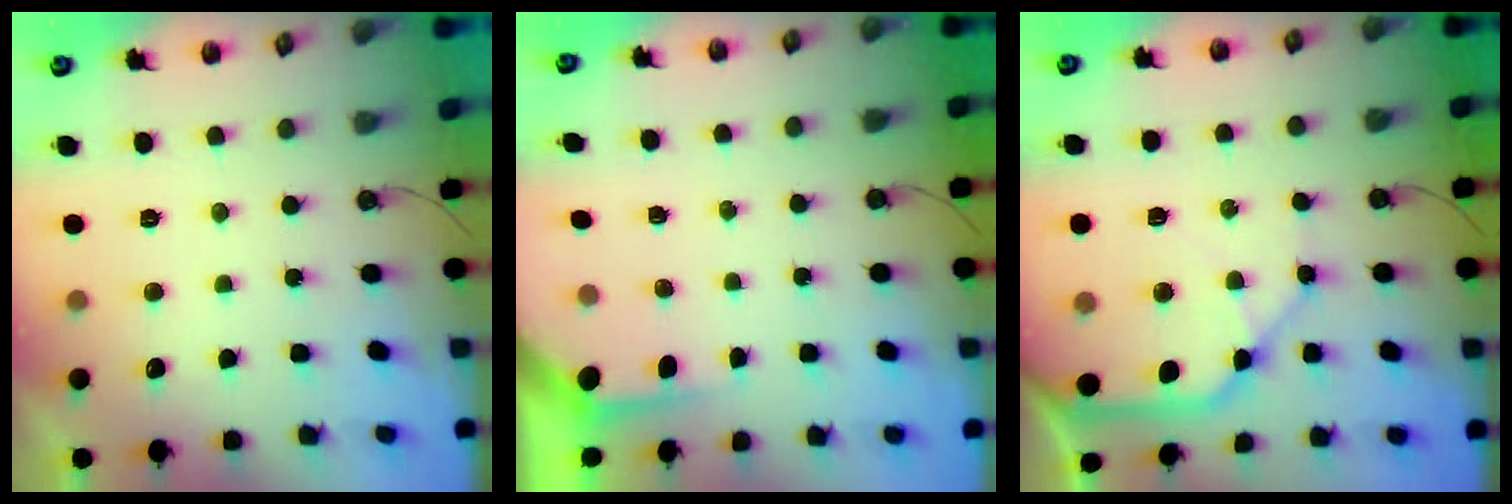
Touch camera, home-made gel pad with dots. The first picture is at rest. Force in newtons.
{"total": 3.3, "press": 3.3, "slide": 0.4}
{"total": 15.2, "press": 15.0, "slide": 2.4}